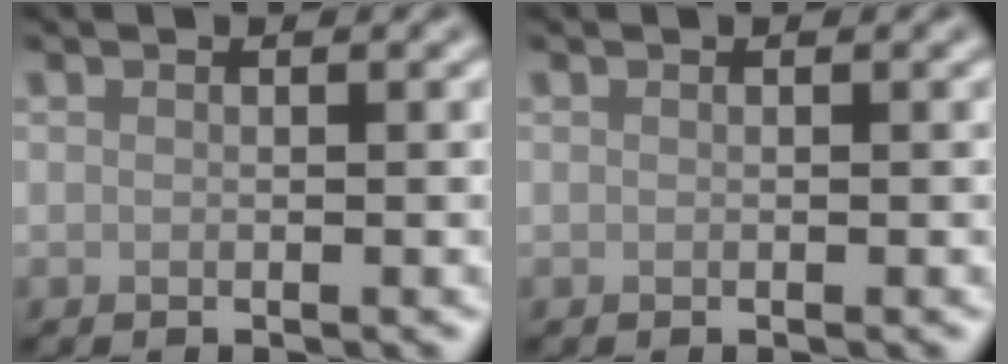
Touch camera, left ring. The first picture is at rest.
{"total": 0.0}